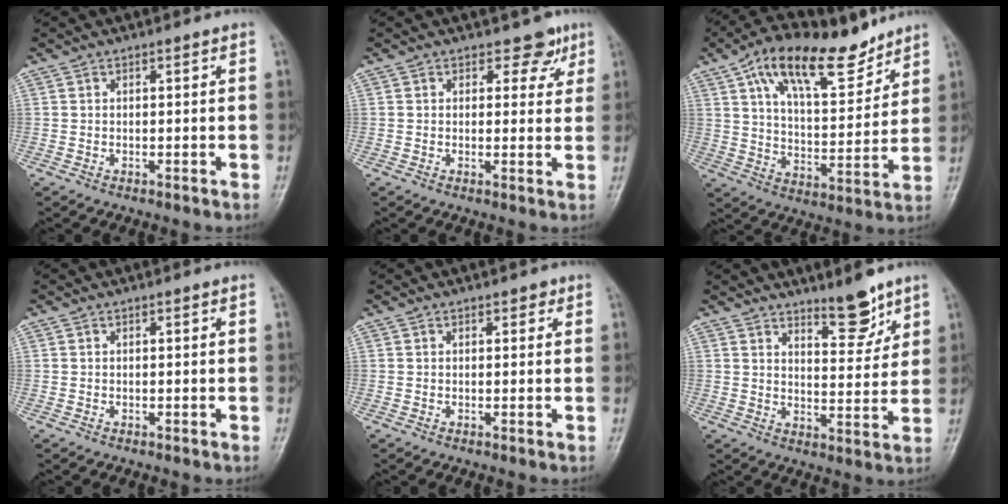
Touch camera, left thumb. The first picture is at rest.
{"total": 3.9, "force": [2.5, 2.7, 1.4], "torque": [0.014, -0.010, 0.029]}
{"total": 18.2, "force": [11.7, 7.6, 11.6], "torque": [-0.154, -0.046, 0.201]}
{"total": 0.0}
{"total": 1.4, "force": [0.8, 0.9, 0.7], "torque": [0.003, -0.001, 0.005]}
{"total": 7.7, "force": [5.8, 2.5, 4.4], "torque": [-0.042, -0.051, 0.090]}